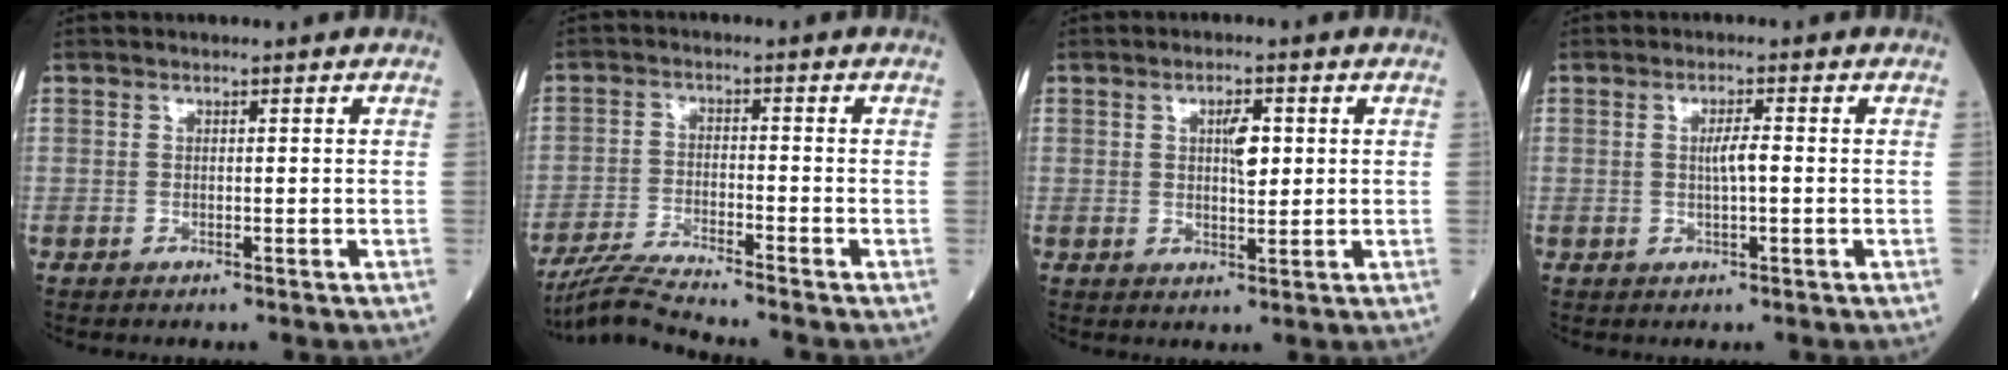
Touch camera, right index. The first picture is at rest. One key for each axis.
{"total": 6.4, "fx": -6.0, "fy": -1.8, "fz": 1.7, "tx": -0.038, "ty": -0.024, "tz": -0.116}
{"total": 3.7, "fx": 0.9, "fy": 1.3, "fz": 3.4, "tx": -0.056, "ty": 0.003, "tz": 0.015}
{"total": 2.4, "fx": 0.0, "fy": 0.2, "fz": 2.3, "tx": -0.045, "ty": 0.001, "tz": -0.001}